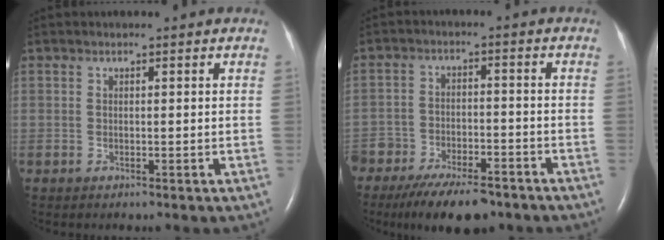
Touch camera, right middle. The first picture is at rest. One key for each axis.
{"total": 12.6, "fx": -9.8, "fy": 4.6, "fz": 6.5, "tx": -0.100, "ty": -0.011, "tz": -0.154}